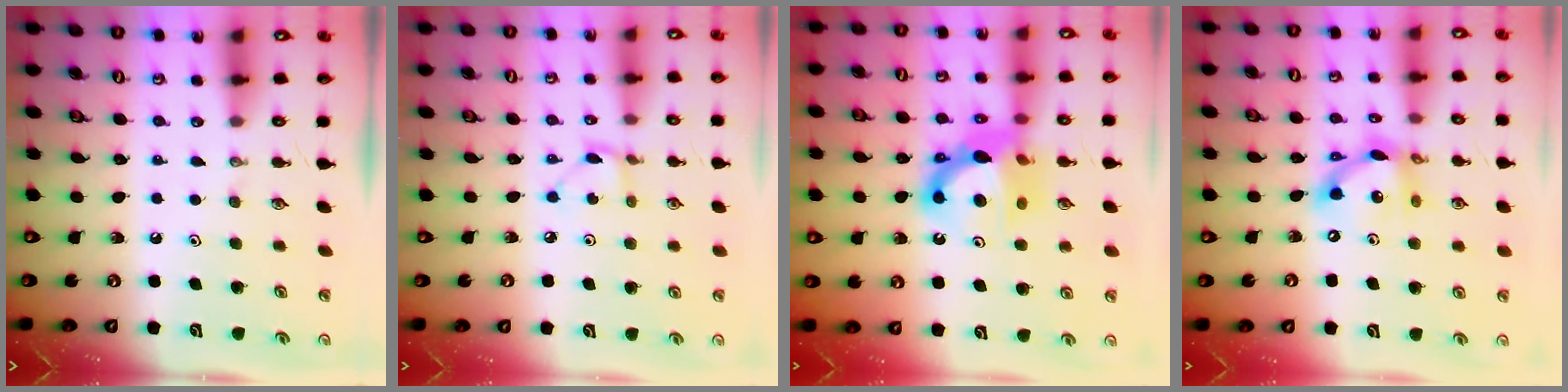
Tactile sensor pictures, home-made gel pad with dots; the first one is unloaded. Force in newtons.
{"total": 2.0, "press": 2.0, "slide": 0.1}
{"total": 11.3, "press": 11.0, "slide": 2.4}
{"total": 13.6, "press": 13.5, "slide": 0.9}